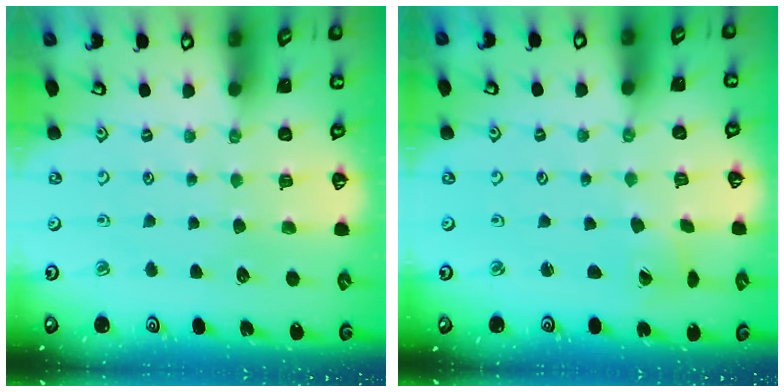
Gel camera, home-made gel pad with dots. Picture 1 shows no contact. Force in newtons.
{"total": 1.5, "press": 1.5, "slide": 0.0}